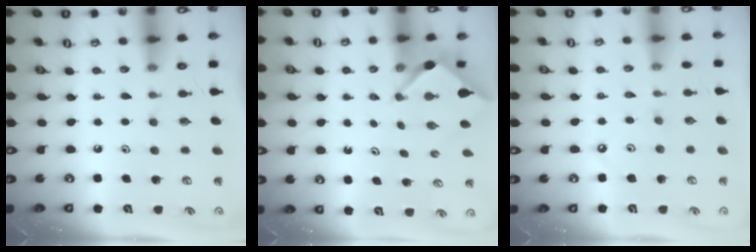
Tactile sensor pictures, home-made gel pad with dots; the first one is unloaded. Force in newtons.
{"total": 2.4, "press": 2.4, "slide": 0.2}
{"total": 1.8, "press": 1.8, "slide": 0.0}